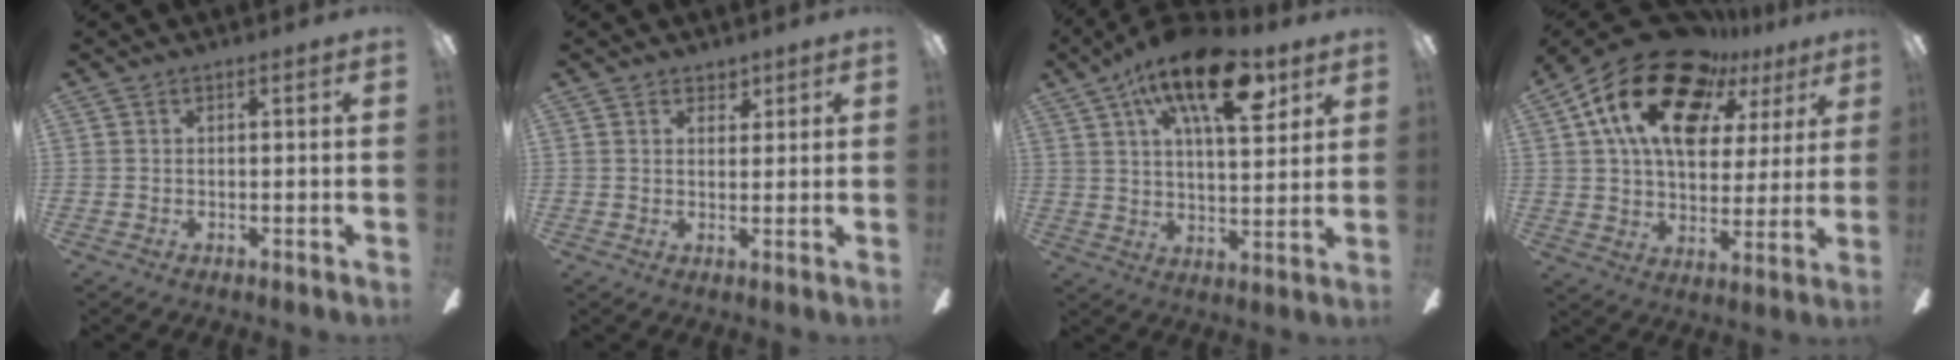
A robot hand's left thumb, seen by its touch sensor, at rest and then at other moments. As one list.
[{"total": 2.8, "force": [2.1, 1.8, 0.5], "torque": [0.001, -0.006, 0.037]}, {"total": 19.1, "force": [9.5, 8.1, 14.5], "torque": [-0.218, -0.032, 0.151]}, {"total": 22.2, "force": [12.6, 12.5, 13.4], "torque": [-0.231, -0.057, 0.221]}]